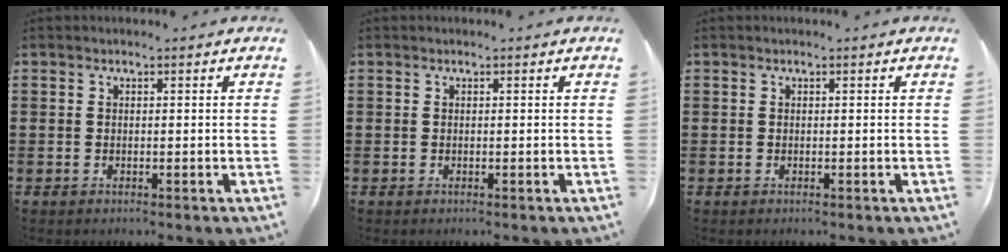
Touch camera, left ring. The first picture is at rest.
{"total": 0.0}
{"total": 0.0}